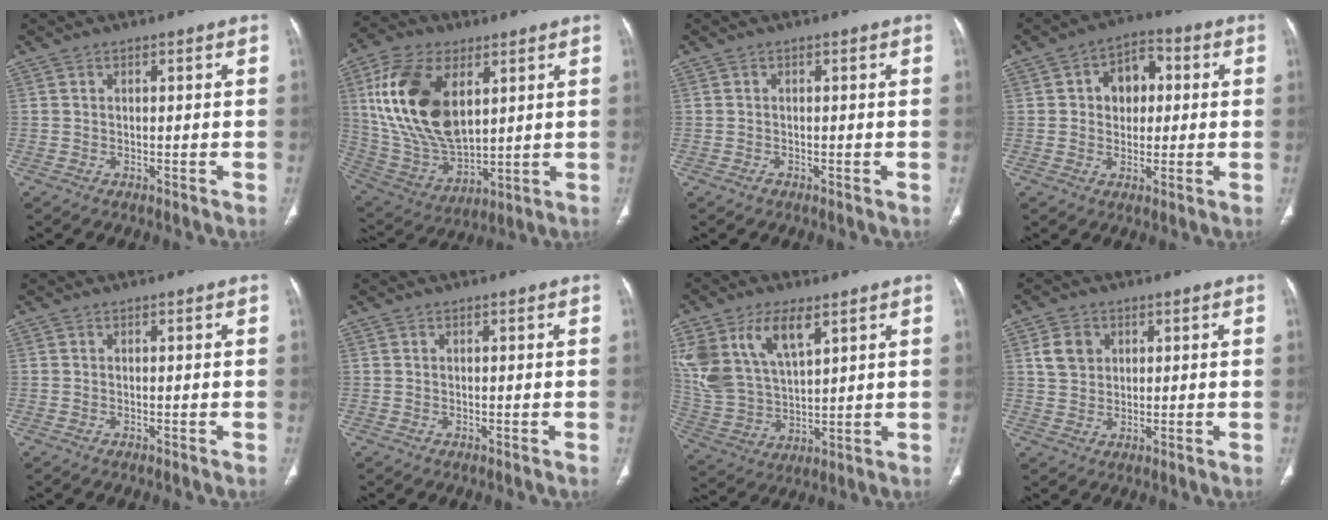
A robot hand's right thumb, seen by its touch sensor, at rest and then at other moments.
{"total": 21.1, "force": [6.3, 12.0, 16.2], "torque": [-0.298, -0.024, 0.125]}
{"total": 0.7, "force": [-0.5, 0.4, 0.3], "torque": [-0.005, 0.000, -0.011]}
{"total": 8.4, "force": [1.4, 6.2, 5.5], "torque": [-0.046, 0.014, 0.015]}
{"total": 0.0}
{"total": 0.0}
{"total": 15.0, "force": [7.5, 7.6, 10.6], "torque": [-0.206, -0.018, 0.158]}
{"total": 5.0, "force": [1.7, 4.1, 2.3], "torque": [-0.025, -0.003, 0.034]}